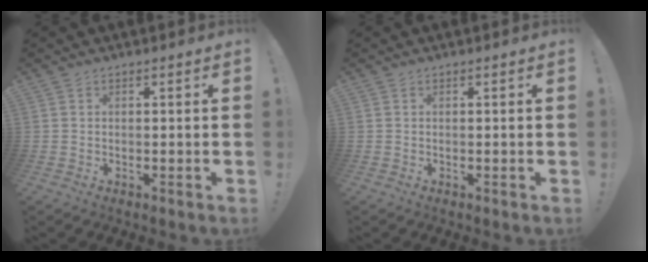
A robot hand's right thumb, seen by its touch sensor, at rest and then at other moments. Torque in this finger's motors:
{"motor_torque": [-0.02, 0.02, 0.11, -0.11, 0.00]}